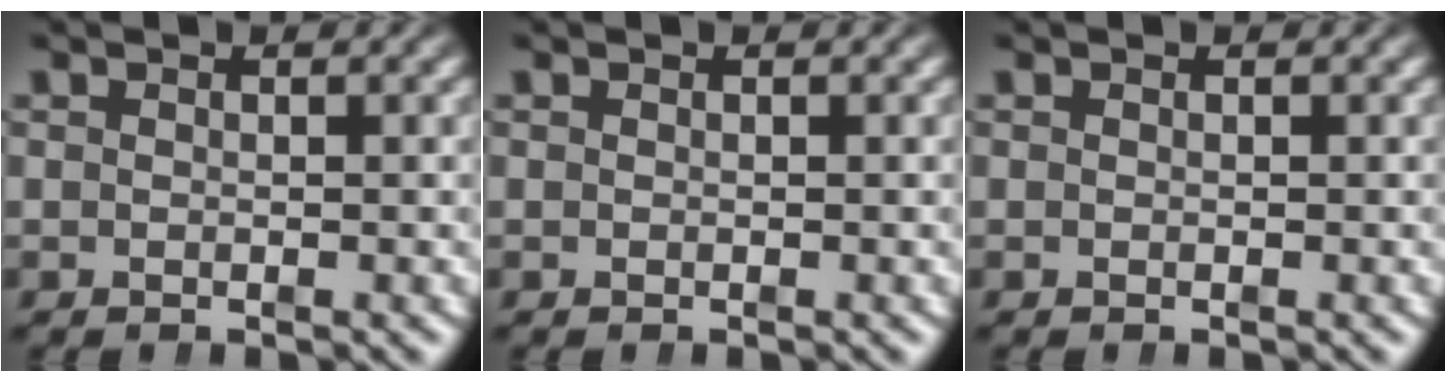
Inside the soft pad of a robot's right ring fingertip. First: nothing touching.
{"total": 0.0}
{"total": 0.0}